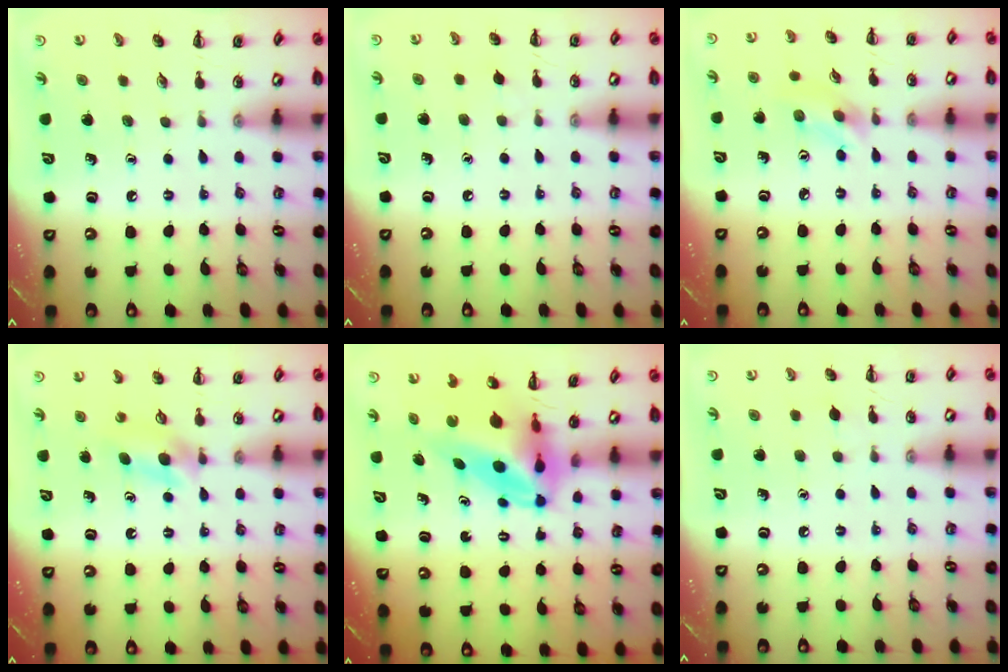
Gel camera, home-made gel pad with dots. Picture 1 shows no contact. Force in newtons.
{"total": 2.4, "press": 2.3, "slide": 0.9}
{"total": 2.8, "press": 2.7, "slide": 0.6}
{"total": 3.7, "press": 3.4, "slide": 1.5}
{"total": 6.7, "press": 6.4, "slide": 1.9}
{"total": 2.8, "press": 2.6, "slide": 1.1}